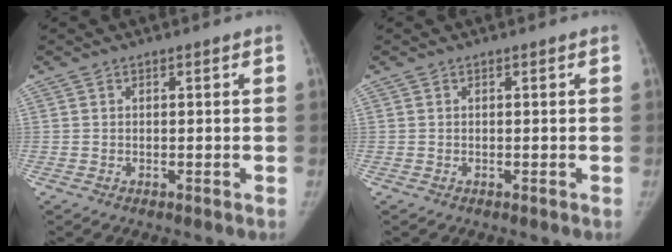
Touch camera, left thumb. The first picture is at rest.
{"total": 0.0}